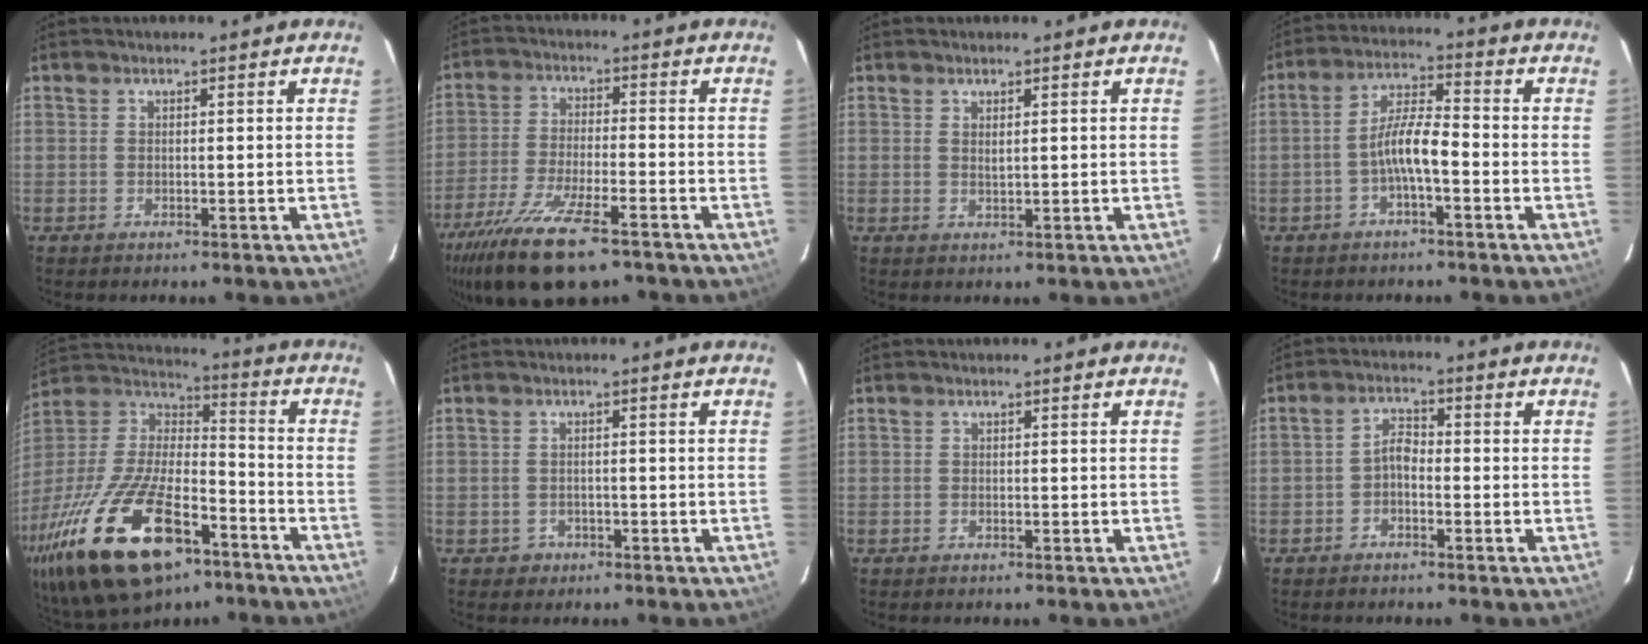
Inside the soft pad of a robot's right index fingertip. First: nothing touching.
{"total": 16.8, "force": [-11.6, 4.6, 11.2], "torque": [-0.237, -0.056, -0.206]}
{"total": 1.3, "force": [0.6, 0.3, 1.1], "torque": [-0.019, 0.000, 0.010]}
{"total": 6.2, "force": [-2.5, 1.1, 5.5], "torque": [-0.114, 0.014, -0.046]}
{"total": 31.9, "force": [-18.1, 13.9, 22.3], "torque": [-0.460, -0.038, -0.298]}
{"total": 2.1, "force": [-1.0, 1.8, 0.3], "torque": [-0.008, 0.003, -0.008]}
{"total": 0.0}
{"total": 2.6, "force": [-1.5, 1.4, 1.6], "torque": [-0.034, 0.011, -0.028]}